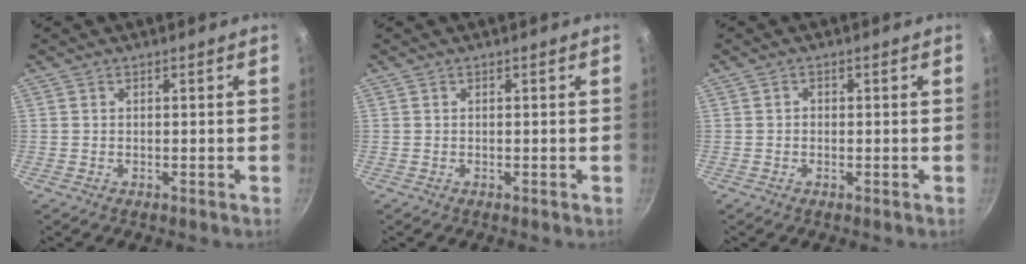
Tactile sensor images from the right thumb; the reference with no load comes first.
{"total": 0.0}
{"total": 0.8, "force": [-0.1, 0.7, 0.3], "torque": [-0.004, 0.004, -0.003]}